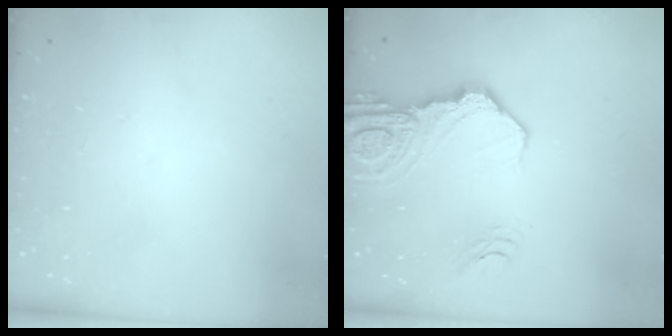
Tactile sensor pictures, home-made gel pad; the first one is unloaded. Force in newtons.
{"total": 16.4, "press": 16.3, "slide": 1.9}